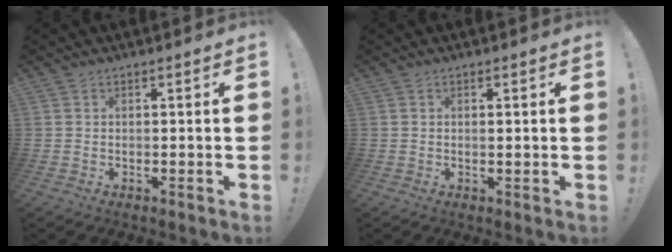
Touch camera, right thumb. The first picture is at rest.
{"total": 0.8, "force": [0.5, -0.1, 0.6], "torque": [0.004, -0.007, 0.006]}